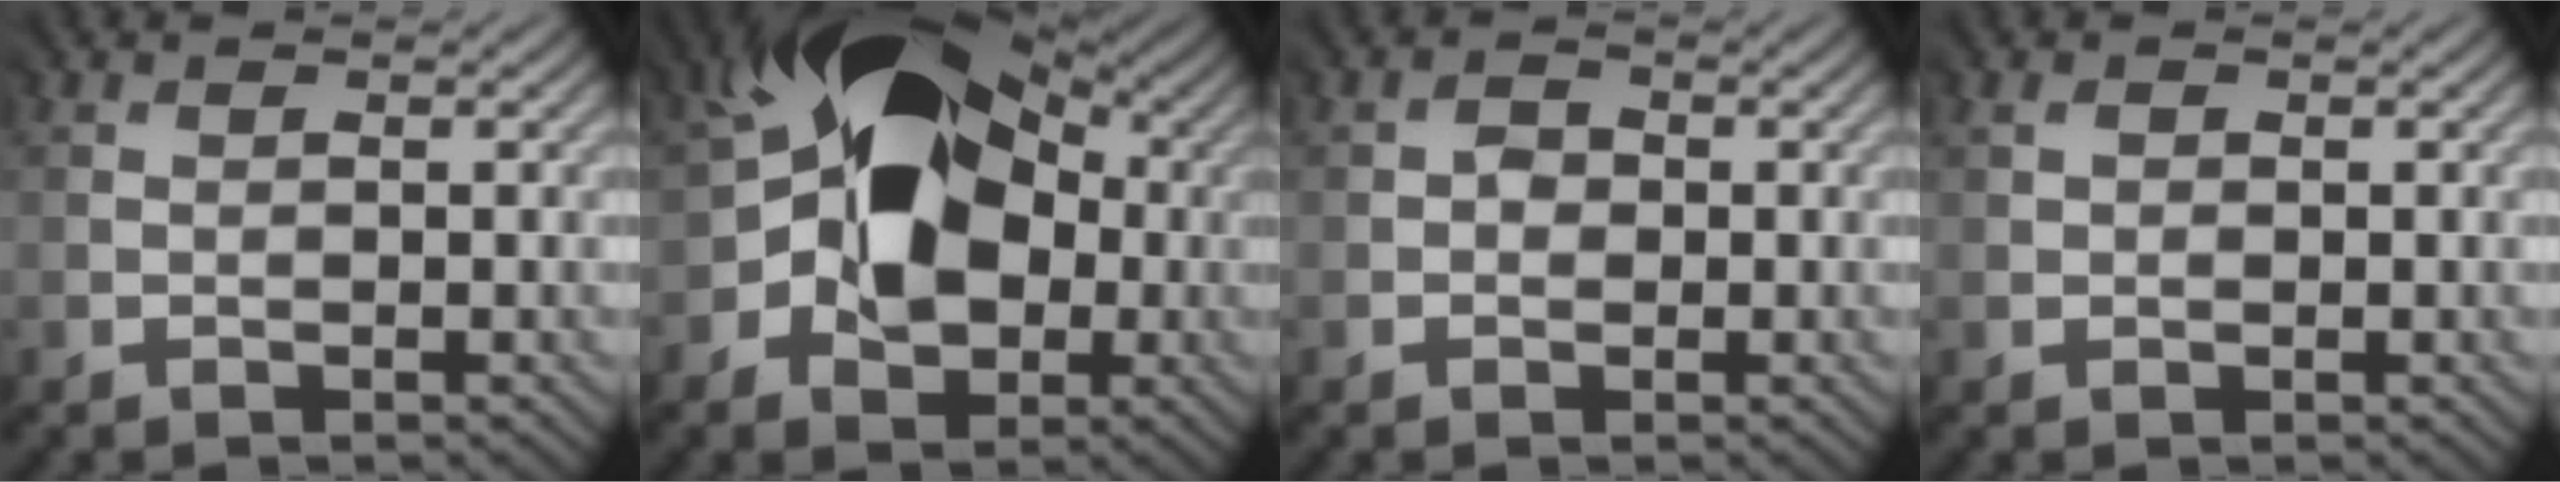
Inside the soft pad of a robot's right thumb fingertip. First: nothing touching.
{"total": 14.4, "force": [1.4, 10.2, 10.1], "torque": [-0.137, 0.009, 0.006]}
{"total": 1.4, "force": [0.0, 1.3, 0.5], "torque": [-0.006, 0.000, -0.003]}
{"total": 1.0, "force": [0.6, 0.7, 0.5], "torque": [-0.011, 0.001, 0.011]}